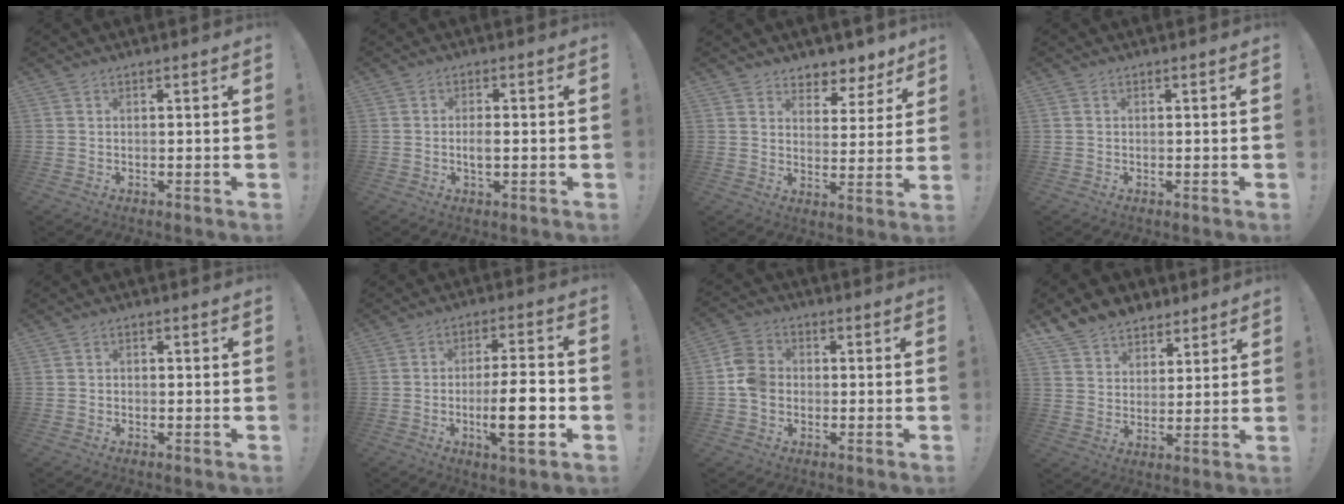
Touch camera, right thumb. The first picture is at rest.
{"total": 3.0, "force": [-0.7, 1.1, 2.7], "torque": [-0.042, 0.001, -0.013]}
{"total": 5.7, "force": [4.7, 3.0, 1.1], "torque": [-0.006, -0.050, 0.086]}
{"total": 0.0}
{"total": 1.4, "force": [-1.1, 0.8, 0.5], "torque": [-0.007, 0.007, -0.020]}
{"total": 13.9, "force": [-4.0, 3.1, 12.9], "torque": [-0.195, 0.000, -0.067]}
{"total": 8.0, "force": [-1.9, 6.3, 4.5], "torque": [-0.091, 0.025, -0.032]}
{"total": 8.7, "force": [6.9, 5.2, 1.3], "torque": [-0.034, -0.047, 0.140]}